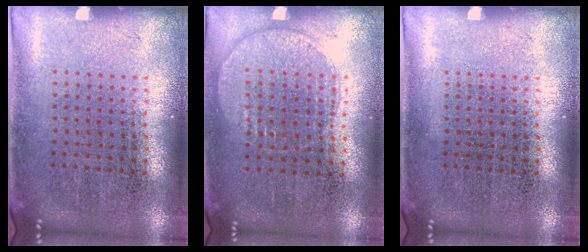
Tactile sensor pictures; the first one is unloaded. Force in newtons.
{"total": 1.0, "press": 0.9, "slide": 0.4}
{"total": 0.0}